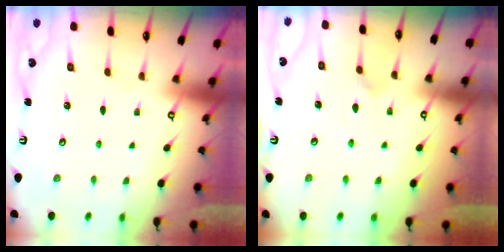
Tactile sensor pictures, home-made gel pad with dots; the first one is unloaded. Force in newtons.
{"total": 5.5, "press": 5.5, "slide": 0.3}